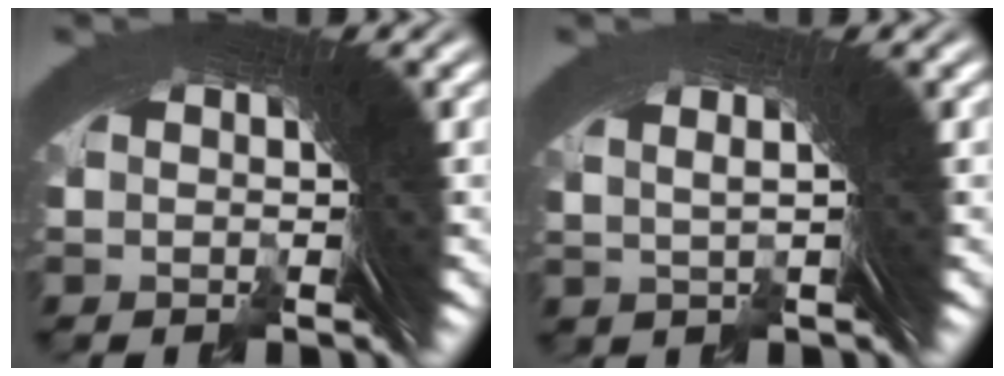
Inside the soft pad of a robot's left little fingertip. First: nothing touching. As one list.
[{"total": 3.2, "force": [1.7, 0.0, 2.7], "torque": [-0.030, 0.013, 0.026]}]